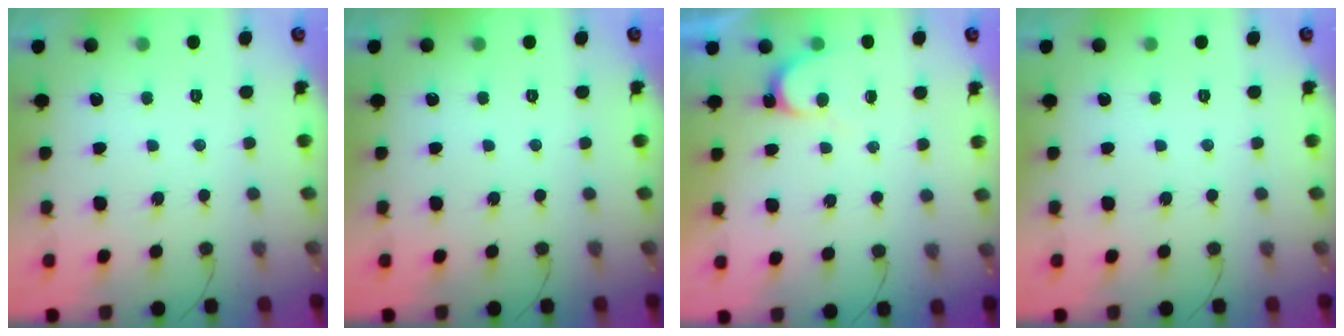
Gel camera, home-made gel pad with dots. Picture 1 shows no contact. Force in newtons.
{"total": 0.0}
{"total": 4.6, "press": 4.6, "slide": 0.4}
{"total": 0.0}